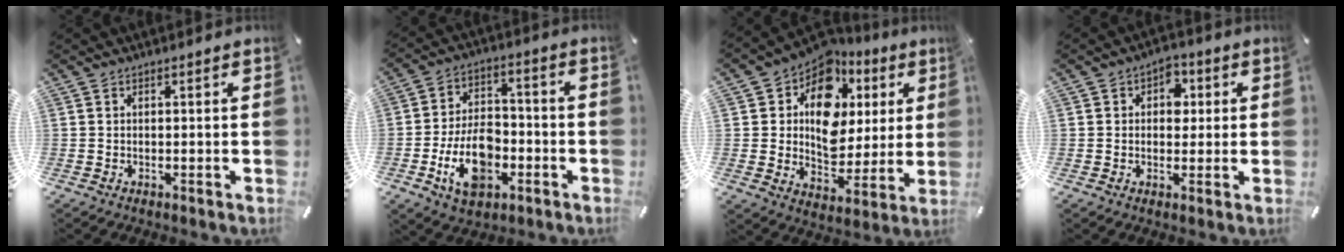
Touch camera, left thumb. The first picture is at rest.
{"total": 14.0, "force": [-4.8, 8.8, 9.8], "torque": [-0.177, 0.016, -0.084]}
{"total": 14.8, "force": [4.9, 11.6, 7.8], "torque": [-0.118, -0.036, 0.094]}
{"total": 5.5, "force": [0.9, 4.3, 3.4], "torque": [-0.024, -0.006, 0.003]}